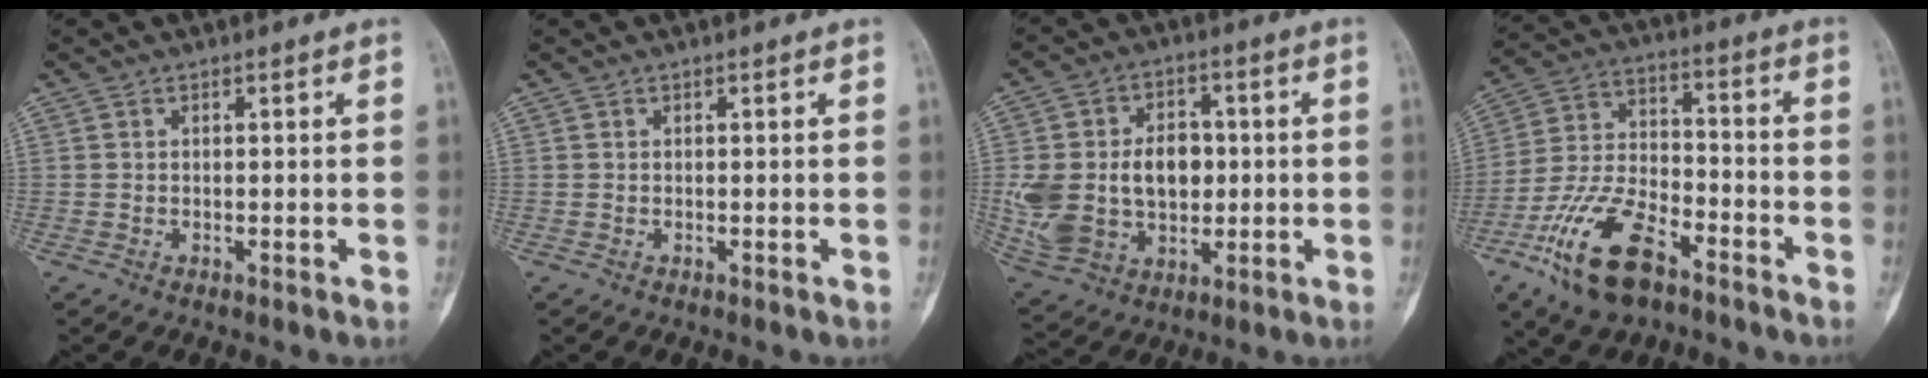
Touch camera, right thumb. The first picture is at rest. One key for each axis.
{"total": 0.0}
{"total": 20.1, "fx": -0.1, "fy": 14.3, "fz": 14.1, "tx": -0.255, "ty": 0.013, "tz": 0.020}
{"total": 16.4, "fx": -9.5, "fy": 7.6, "fz": 11.1, "tx": -0.206, "ty": 0.046, "tz": -0.179}